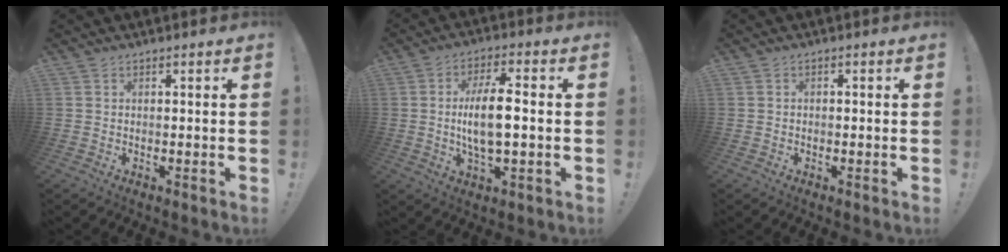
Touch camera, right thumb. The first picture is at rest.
{"total": 11.5, "force": [-0.5, 3.9, 10.8], "torque": [-0.204, 0.000, -0.015]}
{"total": 0.9, "force": [-0.7, 0.5, 0.4], "torque": [-0.010, 0.004, -0.011]}